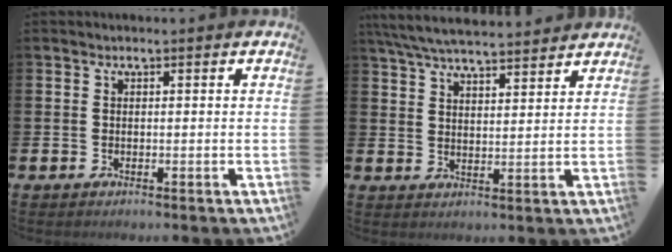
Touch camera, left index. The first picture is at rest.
{"total": 6.5, "force": [6.2, 0.6, 1.6], "torque": [-0.054, -0.029, 0.113]}